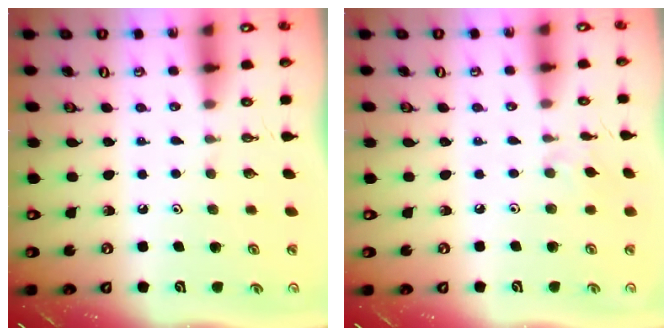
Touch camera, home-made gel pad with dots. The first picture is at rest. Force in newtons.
{"total": 3.4, "press": 3.3, "slide": 0.7}